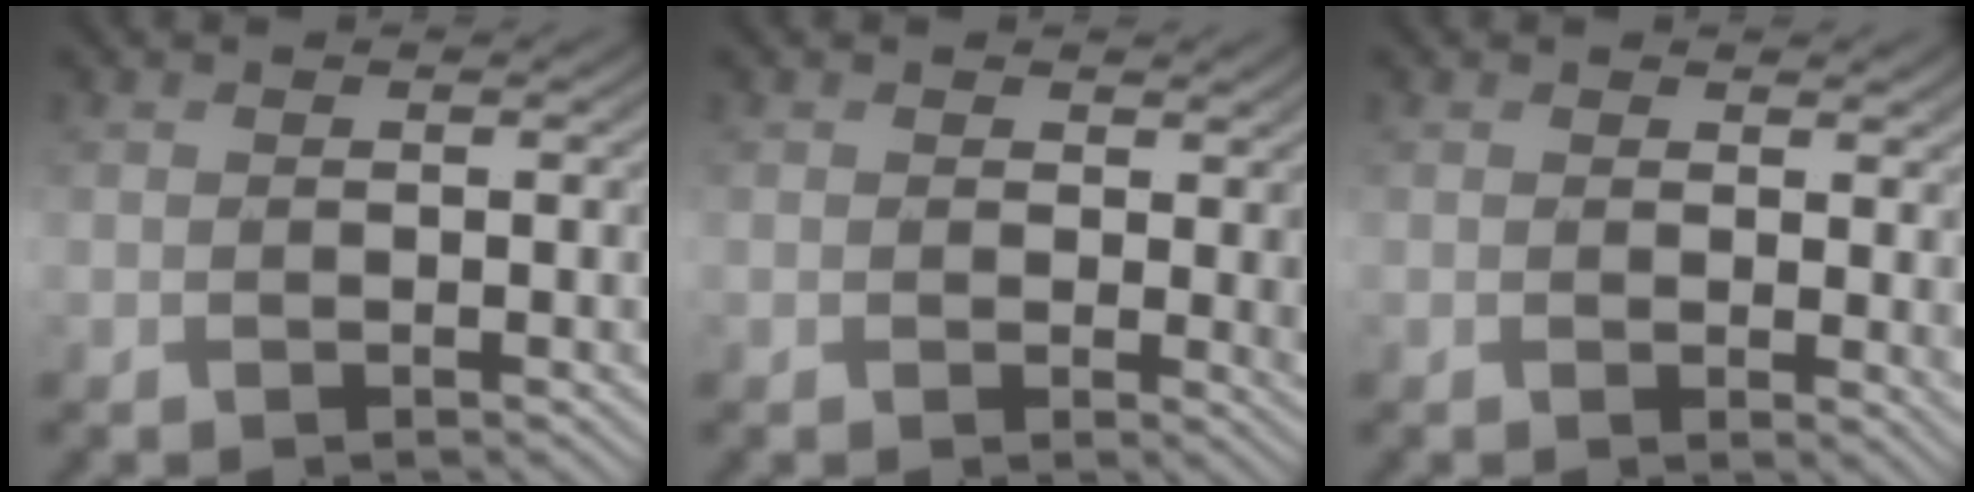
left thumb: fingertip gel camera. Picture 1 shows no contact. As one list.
[{"total": 2.4, "force": [0.8, 1.8, 1.3], "torque": [-0.025, -0.007, 0.010]}, {"total": 2.3, "force": [1.2, 1.1, 1.7], "torque": [-0.023, -0.006, 0.020]}]